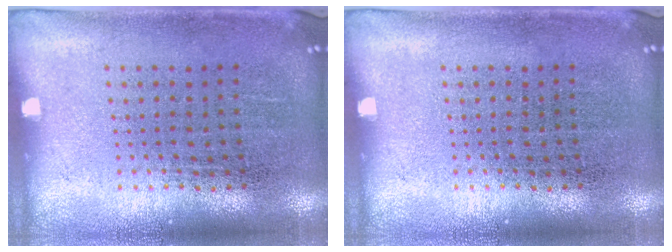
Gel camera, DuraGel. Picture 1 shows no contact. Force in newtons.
{"total": 0.0}